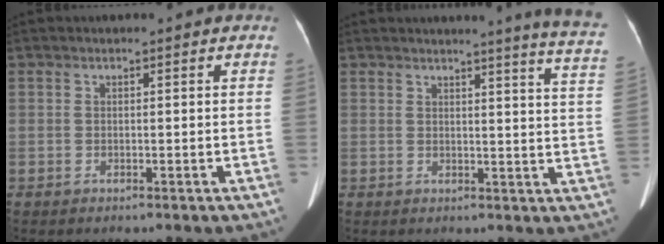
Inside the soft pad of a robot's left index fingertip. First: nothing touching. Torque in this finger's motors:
{"motor_torque": [-0.58, -1.18, 0.03, 0.10]}